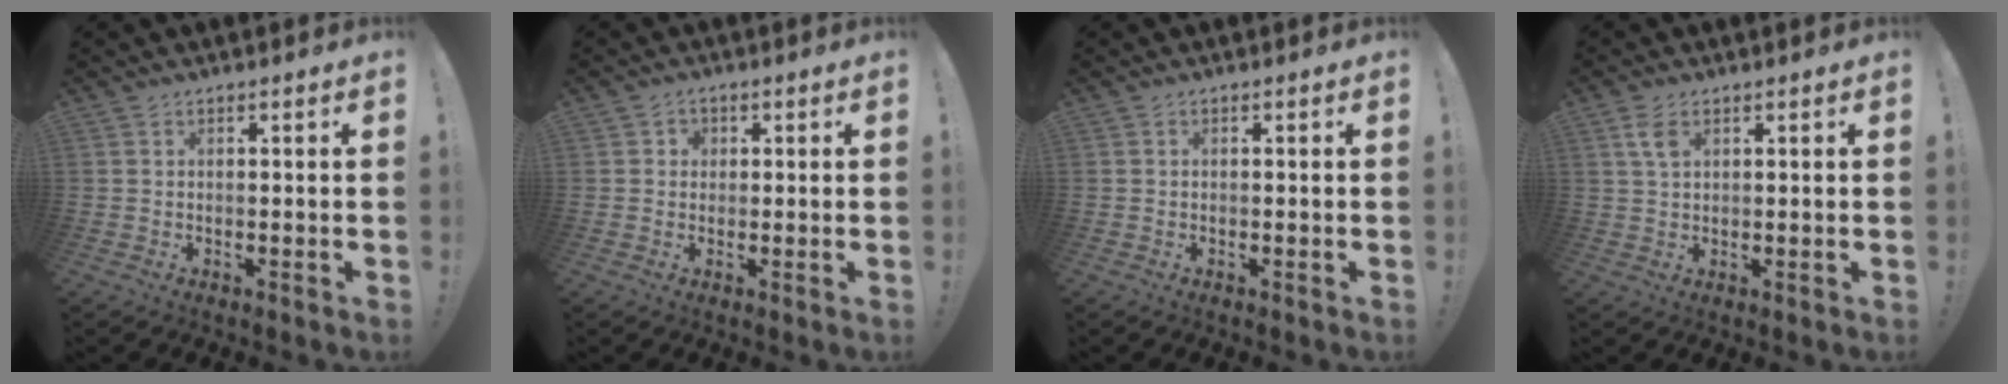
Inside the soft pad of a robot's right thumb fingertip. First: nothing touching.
{"total": 2.3, "force": [0.2, 2.2, 0.6], "torque": [-0.008, 0.002, 0.002]}
{"total": 0.0}
{"total": 4.3, "force": [1.9, 2.3, 3.1], "torque": [-0.050, -0.003, 0.035]}